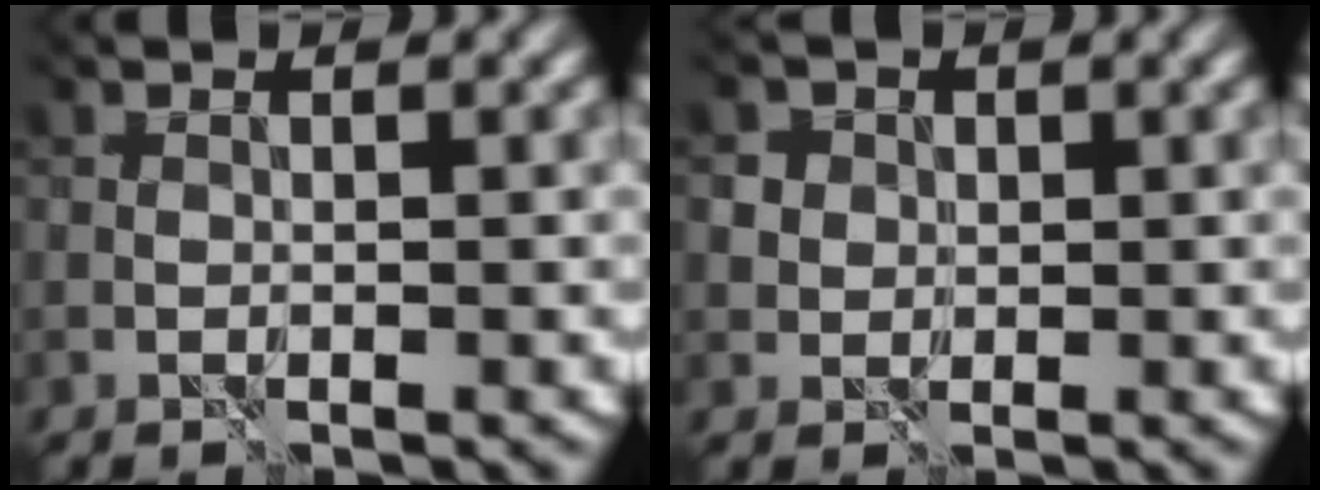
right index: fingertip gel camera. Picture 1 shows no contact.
{"total": 2.8, "force": [1.4, 2.4, 0.5], "torque": [-0.002, 0.011, 0.005]}